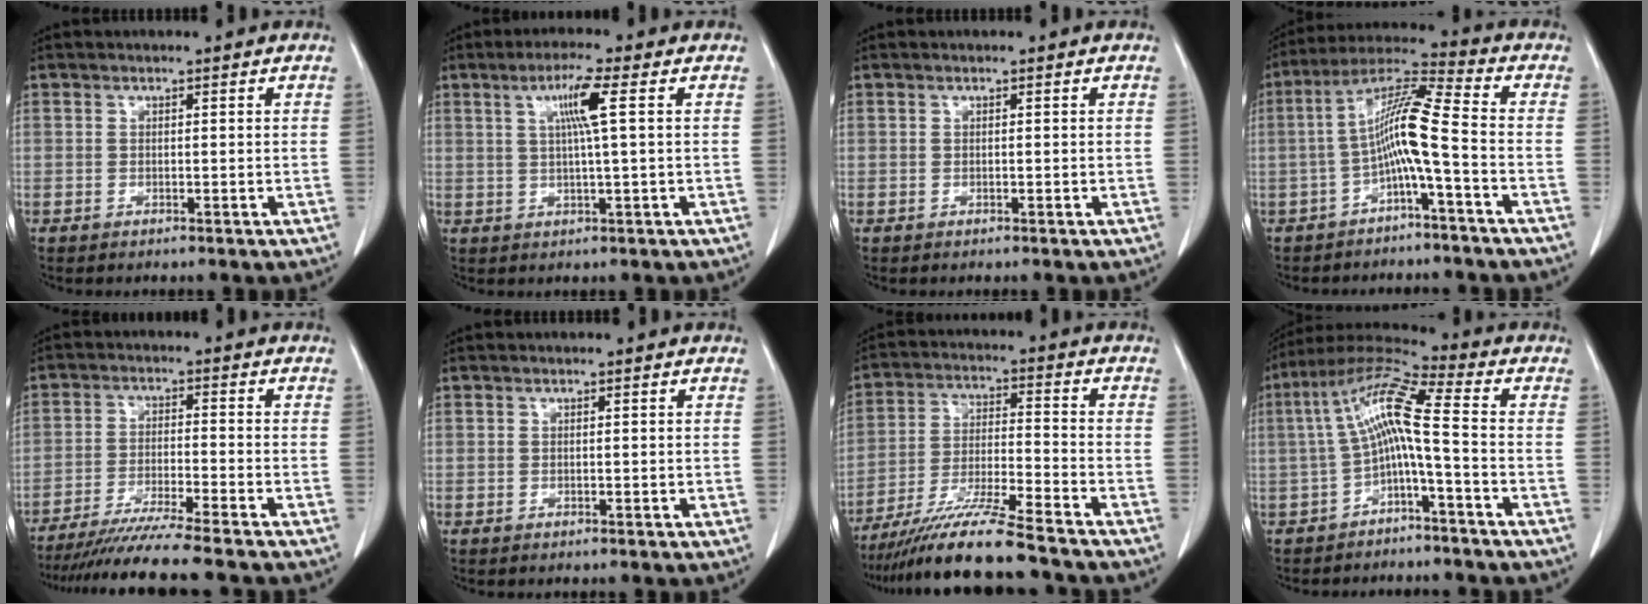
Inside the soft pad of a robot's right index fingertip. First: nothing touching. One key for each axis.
{"total": 6.0, "fx": 1.7, "fy": -0.2, "fz": 5.8, "tx": -0.106, "ty": 0.002, "tz": 0.033}
{"total": 0.0}
{"total": 9.9, "fx": -2.5, "fy": 0.0, "fz": 9.5, "tx": -0.181, "ty": 0.027, "tz": -0.050}
{"total": 13.4, "fx": -11.6, "fy": -0.7, "fz": 6.7, "tx": -0.101, "ty": -0.027, "tz": -0.186}
{"total": 0.0}
{"total": 15.4, "fx": -12.8, "fy": 0.2, "fz": 8.6, "tx": -0.167, "ty": -0.027, "tz": -0.222}
{"total": 9.9, "fx": -1.6, "fy": 0.9, "fz": 9.7, "tx": -0.192, "ty": 0.037, "tz": -0.033}